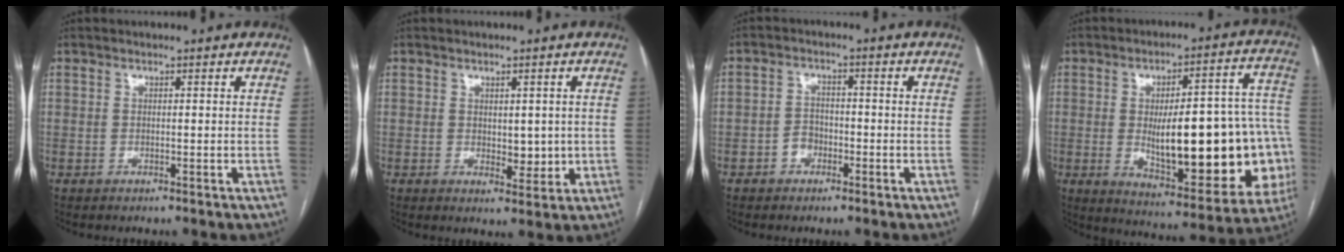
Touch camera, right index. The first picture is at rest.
{"total": 3.6, "force": [0.2, 2.0, 3.0], "torque": [-0.037, -0.006, 0.011]}
{"total": 2.9, "force": [-1.5, 2.2, 1.2], "torque": [-0.014, 0.010, -0.028]}
{"total": 26.1, "force": [-3.2, 7.5, 24.8], "torque": [-0.268, 0.026, -0.018]}